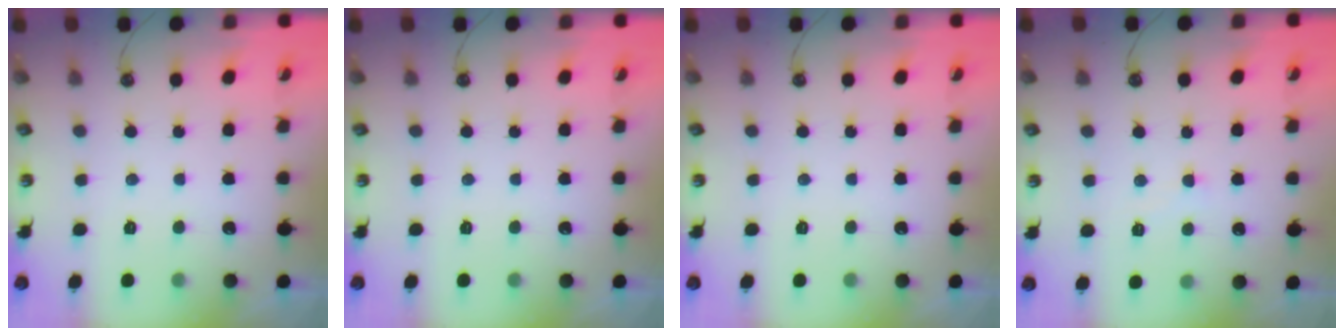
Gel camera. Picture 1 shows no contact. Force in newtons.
{"total": 0.0}
{"total": 0.0}
{"total": 3.6, "press": 3.5, "slide": 0.4}